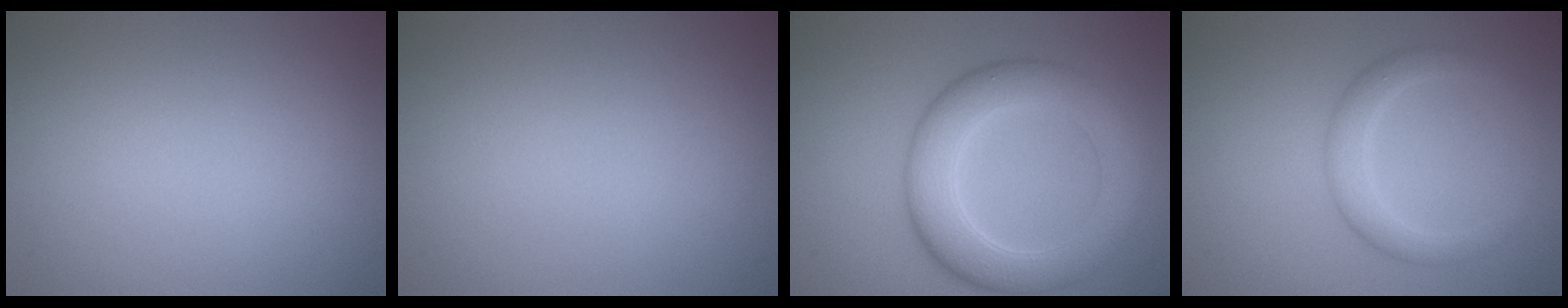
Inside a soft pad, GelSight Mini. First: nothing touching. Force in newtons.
{"total": 0.0}
{"total": 7.0, "press": 7.0, "slide": 0.0}
{"total": 2.8, "press": 2.8, "slide": 0.1}